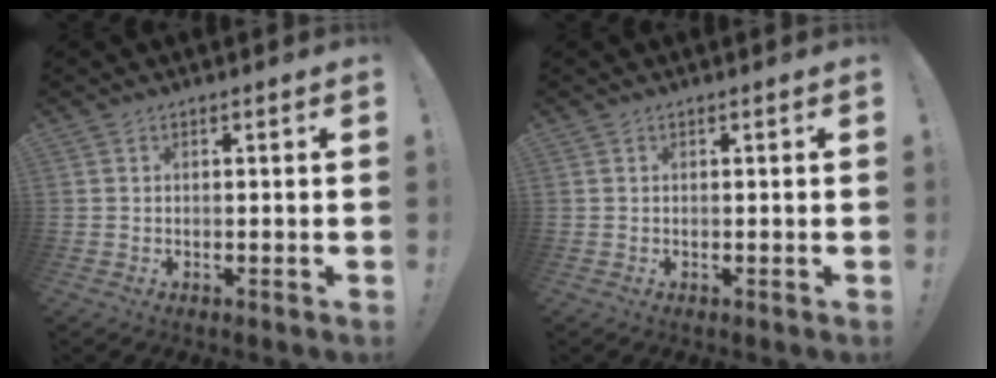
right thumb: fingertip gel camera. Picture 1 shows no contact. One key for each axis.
{"total": 0.0}